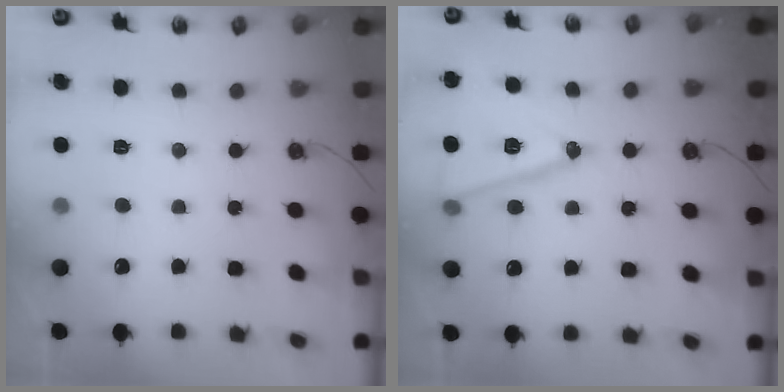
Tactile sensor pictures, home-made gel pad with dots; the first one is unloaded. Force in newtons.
{"total": 15.0, "press": 14.6, "slide": 3.4}